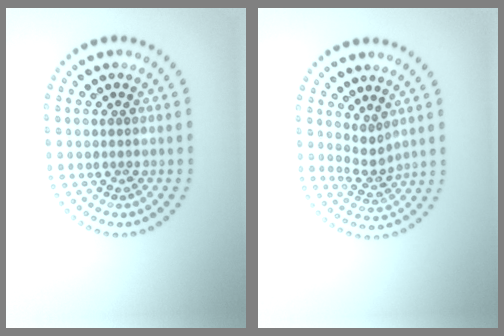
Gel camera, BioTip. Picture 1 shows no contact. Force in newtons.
{"total": 2.1, "press": 1.5, "slide": 1.5}